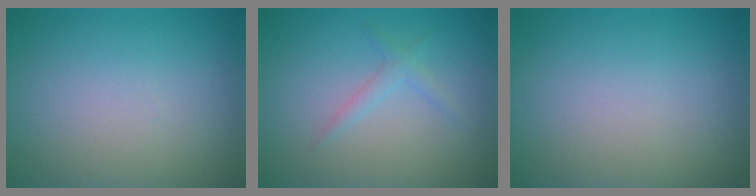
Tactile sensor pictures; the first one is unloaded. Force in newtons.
{"total": 1.3, "press": 1.2, "slide": 0.1}
{"total": 0.0}